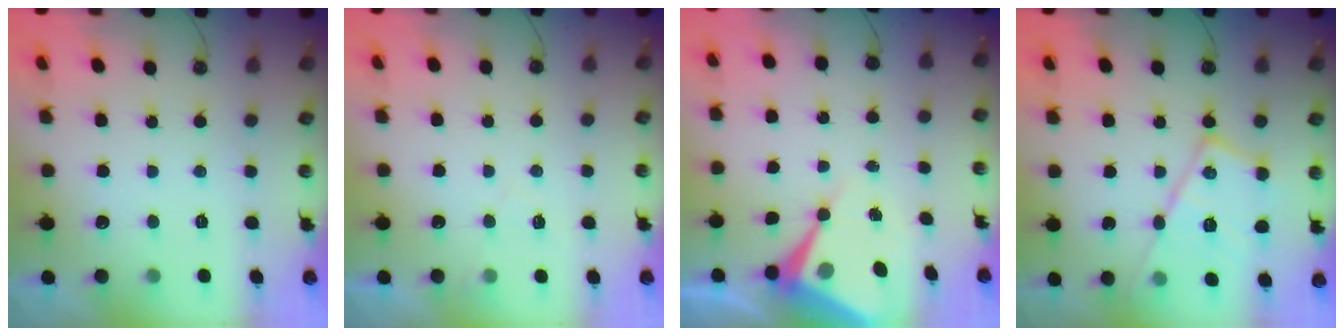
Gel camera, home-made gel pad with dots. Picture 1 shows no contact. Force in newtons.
{"total": 5.5, "press": 5.4, "slide": 0.8}
{"total": 9.1, "press": 9.1, "slide": 0.3}
{"total": 17.6, "press": 17.5, "slide": 0.8}